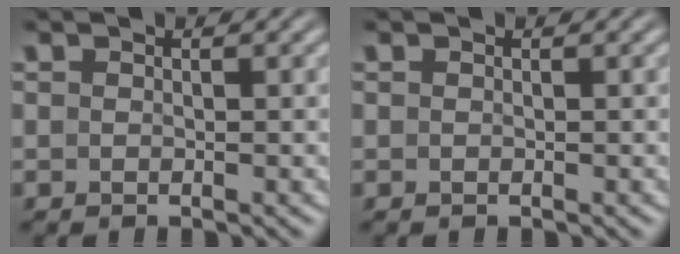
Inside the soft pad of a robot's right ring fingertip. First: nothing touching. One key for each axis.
{"total": 0.0}